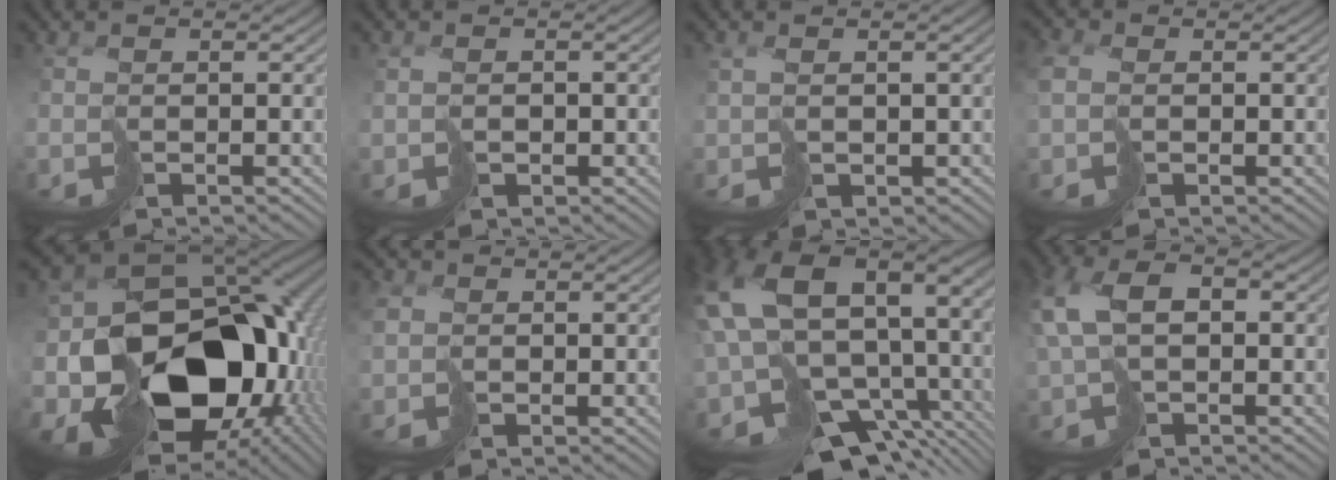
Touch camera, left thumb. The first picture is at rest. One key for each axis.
{"total": 1.6, "fx": -0.1, "fy": 1.5, "fz": 0.5, "tx": -0.011, "ty": 0.000, "tz": 0.000}
{"total": 2.2, "fx": 0.8, "fy": 1.2, "fz": 1.7, "tx": -0.036, "ty": -0.001, "tz": 0.024}
{"total": 4.1, "fx": -0.1, "fy": 3.4, "fz": 2.4, "tx": -0.089, "ty": 0.001, "tz": -0.006}
{"total": 20.1, "fx": -4.4, "fy": 13.9, "fz": 13.8, "tx": -0.289, "ty": -0.034, "tz": -0.042}
{"total": 3.5, "fx": 0.3, "fy": 3.0, "fz": 1.7, "tx": -0.069, "ty": 0.001, "tz": 0.000}
{"total": 16.4, "fx": -2.2, "fy": 11.5, "fz": 11.5, "tx": -0.280, "ty": -0.064, "tz": 0.027}
{"total": 7.9, "fx": 1.1, "fy": 4.8, "fz": 6.1, "tx": -0.157, "ty": 0.010, "tz": 0.021}